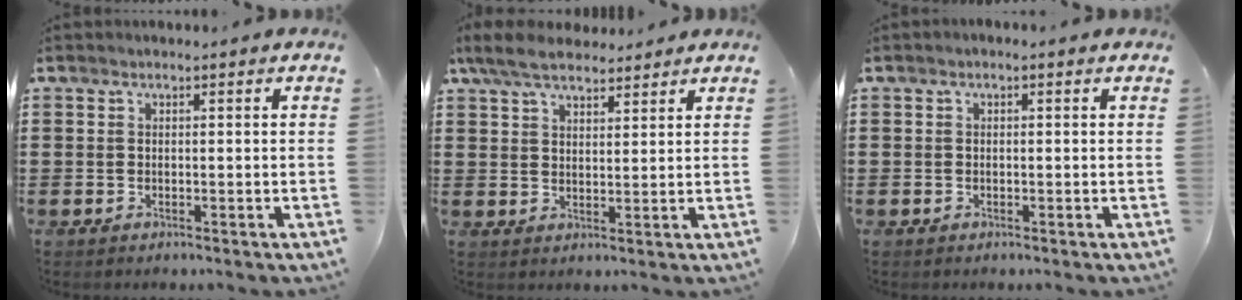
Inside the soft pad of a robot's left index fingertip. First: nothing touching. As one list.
[{"total": 6.3, "force": [5.1, 2.3, 2.8], "torque": [-0.071, -0.003, 0.098]}, {"total": 0.6, "force": [-0.2, 0.5, 0.2], "torque": [-0.005, 0.002, -0.005]}]